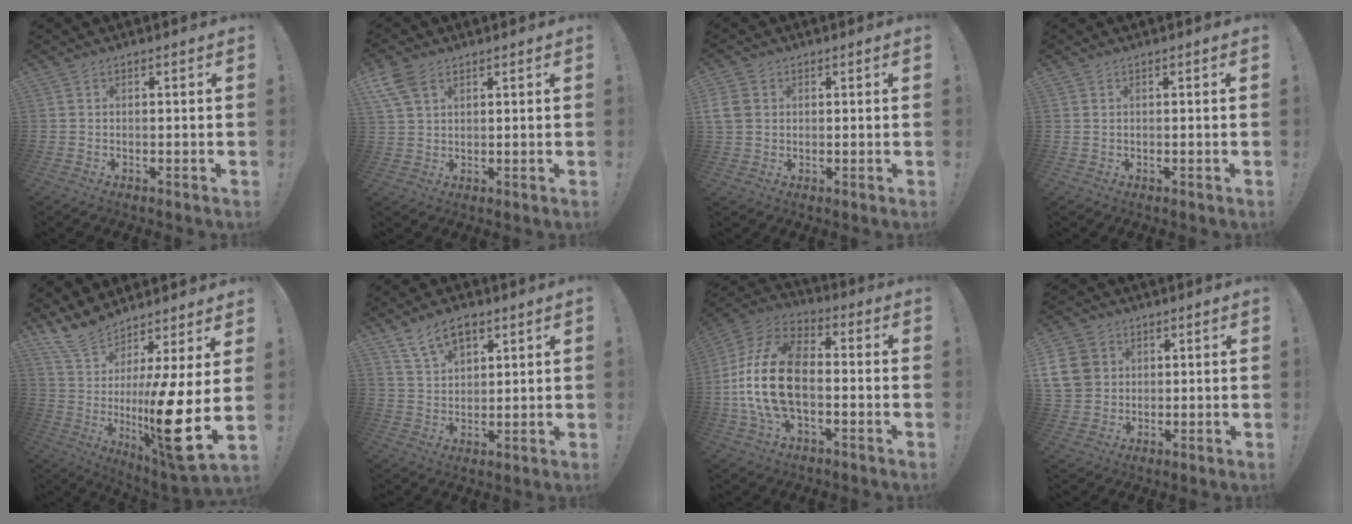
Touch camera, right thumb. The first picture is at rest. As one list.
[{"total": 7.1, "force": [3.8, 4.1, 4.4], "torque": [-0.091, -0.008, 0.076]}, {"total": 5.9, "force": [1.4, 4.9, 3.0], "torque": [-0.071, 0.005, 0.031]}, {"total": 0.0}, {"total": 16.4, "force": [1.3, 0.6, 16.3], "torque": [-0.300, -0.060, 0.026]}, {"total": 9.2, "force": [6.0, 5.0, 4.9], "torque": [-0.082, -0.024, 0.115]}, {"total": 20.5, "force": [-2.4, 12.4, 16.2], "torque": [-0.320, 0.025, -0.034]}, {"total": 11.6, "force": [2.9, 10.1, 5.0], "torque": [-0.090, -0.006, 0.061]}]